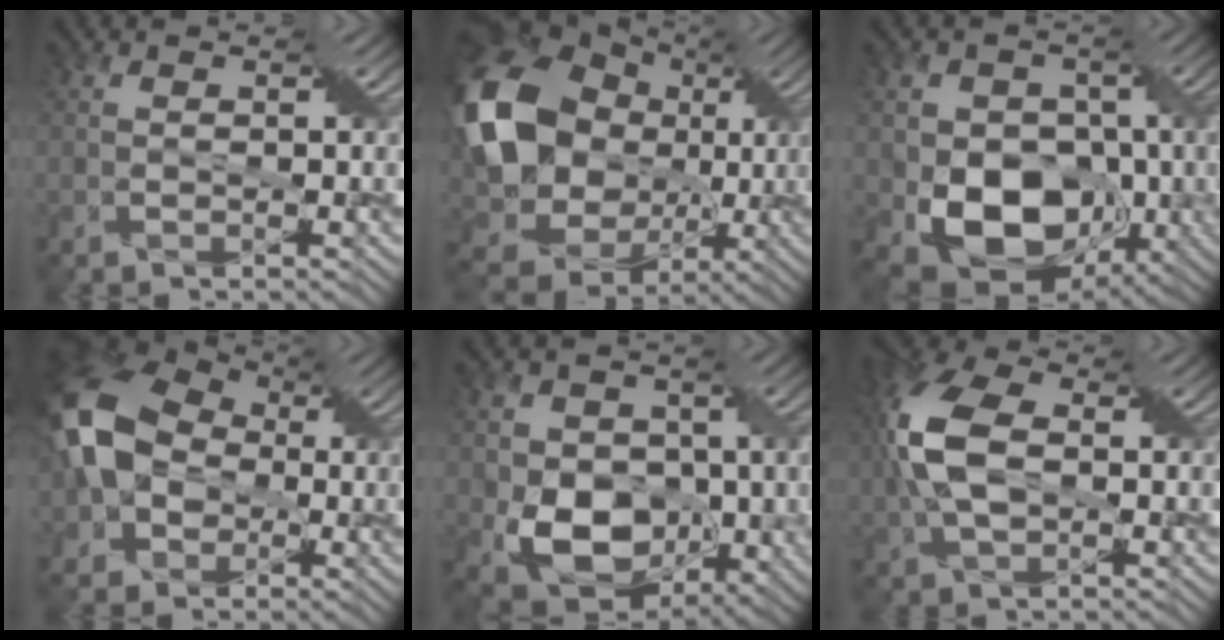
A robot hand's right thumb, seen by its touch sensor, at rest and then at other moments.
{"total": 19.5, "force": [2.1, 15.6, 11.5], "torque": [-0.276, -0.008, 0.066]}
{"total": 11.7, "force": [-3.0, 8.6, 7.3], "torque": [-0.120, -0.025, -0.057]}
{"total": 13.4, "force": [0.1, 10.3, 8.5], "torque": [-0.201, -0.013, -0.006]}
{"total": 10.4, "force": [-1.7, 7.9, 6.7], "torque": [-0.121, -0.031, -0.030]}
{"total": 11.0, "force": [0.3, 6.2, 9.1], "torque": [-0.223, 0.013, -0.005]}